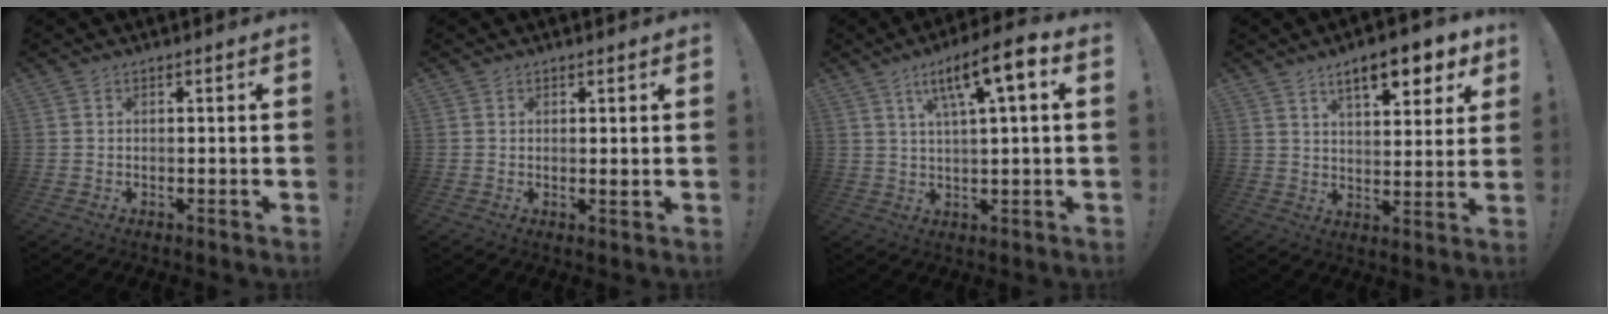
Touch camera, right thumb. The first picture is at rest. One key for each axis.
{"total": 0.9, "fx": 0.4, "fy": 0.3, "fz": 0.7, "tx": -0.001, "ty": -0.006, "tz": 0.005}
{"total": 11.0, "fx": 4.3, "fy": 1.7, "fz": 10.0, "tx": -0.162, "ty": -0.016, "tz": 0.064}
{"total": 11.5, "fx": 7.0, "fy": 3.8, "fz": 8.3, "tx": -0.112, "ty": -0.037, "tz": 0.112}